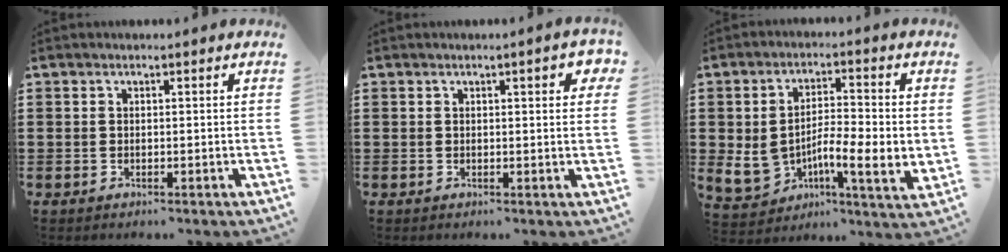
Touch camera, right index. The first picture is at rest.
{"total": 2.6, "force": [0.9, 0.6, 2.4], "torque": [-0.032, -0.001, 0.010]}
{"total": 9.3, "force": [-1.4, 4.7, 7.9], "torque": [-0.149, -0.003, -0.018]}